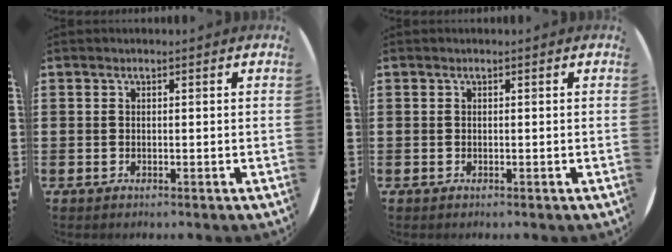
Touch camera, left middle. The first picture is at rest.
{"total": 0.0}